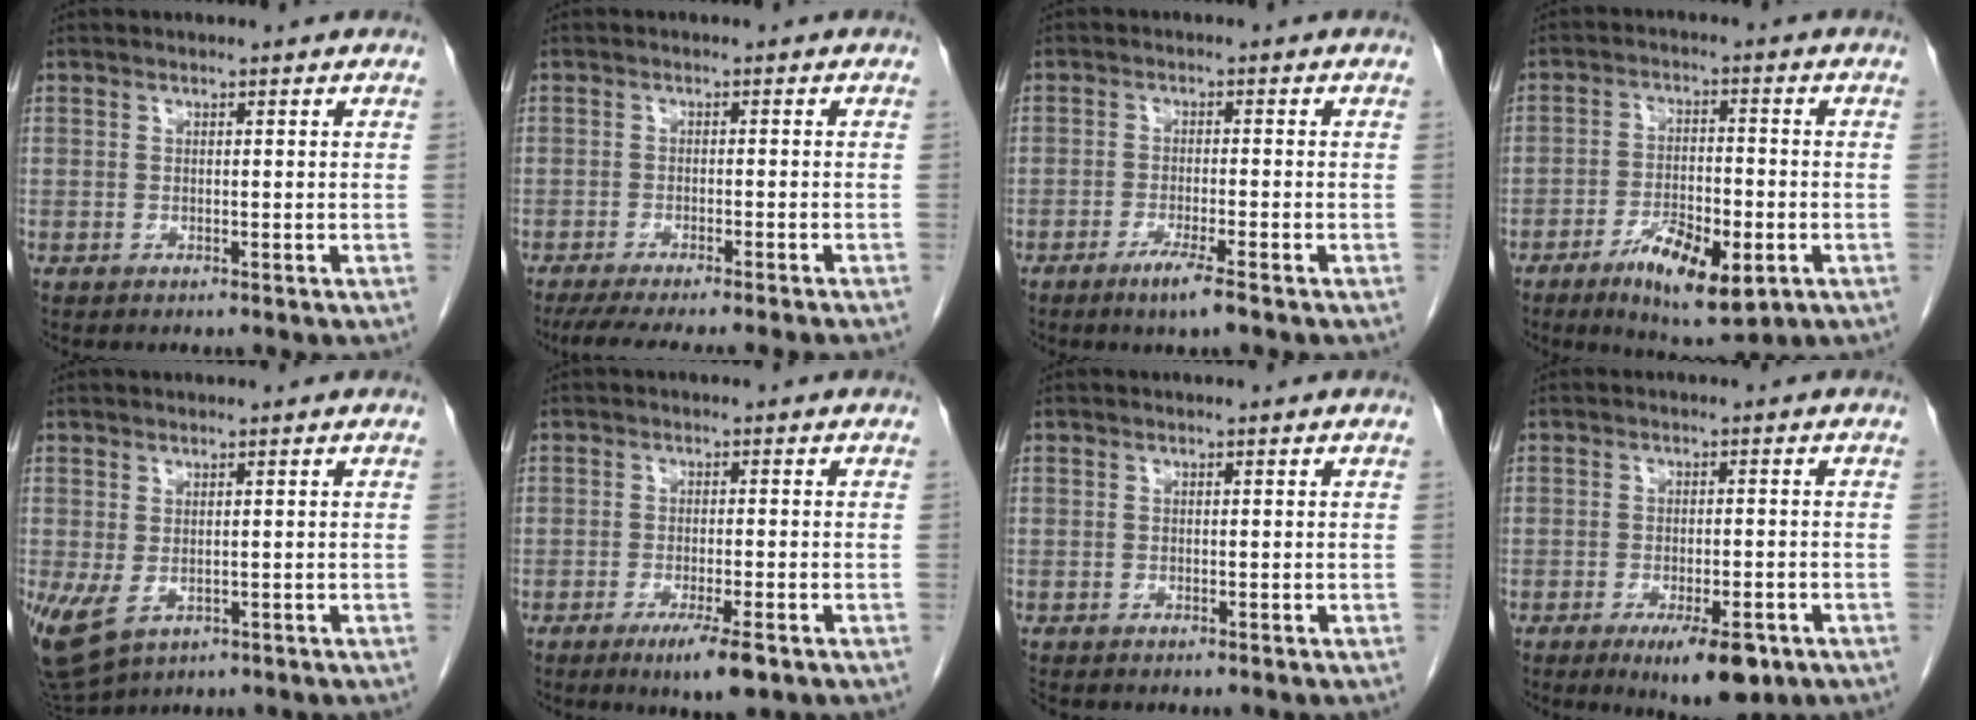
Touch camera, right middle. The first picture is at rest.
{"total": 11.2, "force": [-9.7, -0.3, 5.5], "torque": [-0.054, -0.020, -0.137]}
{"total": 4.0, "force": [-2.6, -0.1, 3.0], "torque": [-0.059, -0.010, -0.049]}
{"total": 9.4, "force": [-4.4, 2.7, 7.9], "torque": [-0.139, -0.014, -0.067]}
{"total": 8.2, "force": [-2.6, 5.1, 5.8], "torque": [-0.137, -0.010, -0.031]}
{"total": 5.1, "force": [-2.9, 0.7, 4.1], "torque": [-0.070, -0.010, -0.044]}
{"total": 0.5, "force": [-0.5, 0.1, 0.1], "torque": [-0.003, 0.000, -0.011]}
{"total": 7.6, "force": [-4.3, 2.4, 5.8], "torque": [-0.080, -0.009, -0.054]}